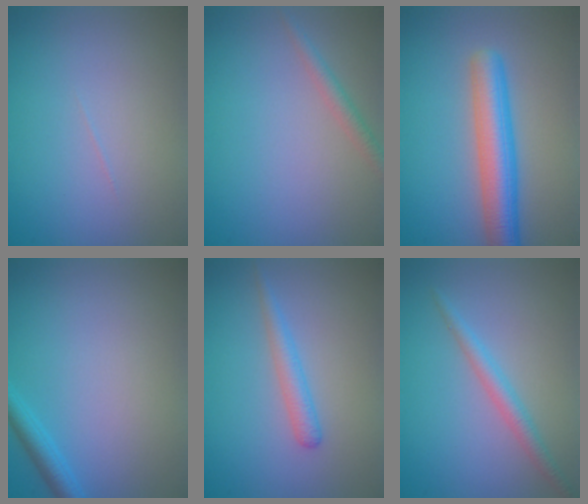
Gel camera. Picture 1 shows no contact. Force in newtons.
{"total": 1.5, "press": 1.5, "slide": 0.0}
{"total": 5.8, "press": 5.8, "slide": 0.2}
{"total": 1.9, "press": 1.9, "slide": 0.2}
{"total": 1.9, "press": 1.9, "slide": 0.0}
{"total": 2.0, "press": 2.0, "slide": 0.1}